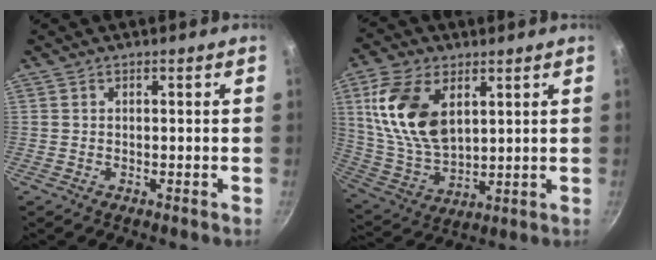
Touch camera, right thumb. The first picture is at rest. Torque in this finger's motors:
{"motor_torque": [-1.39, 2.13, 1.71, 0.44, 0.57]}